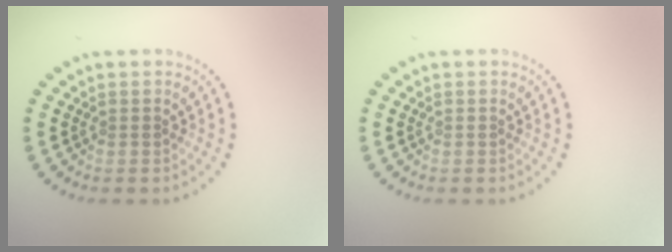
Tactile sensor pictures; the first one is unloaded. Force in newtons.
{"total": 0.0}